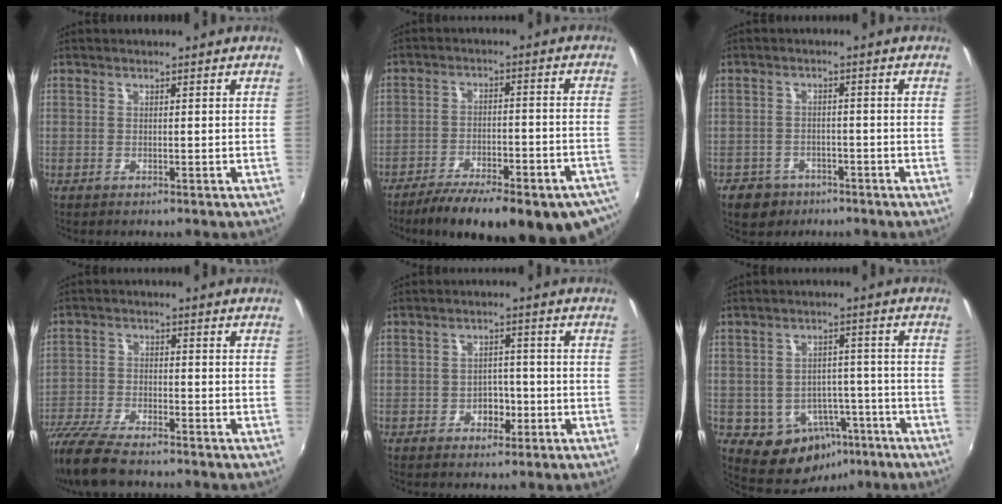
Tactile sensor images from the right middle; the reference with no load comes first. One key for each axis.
{"total": 23.8, "fx": -17.8, "fy": 7.0, "fz": 14.2, "tx": -0.233, "ty": -0.042, "tz": -0.236}
{"total": 5.7, "fx": -3.6, "fy": 4.1, "fz": 1.5, "tx": -0.052, "ty": 0.000, "tz": -0.053}
{"total": 12.6, "fx": -10.5, "fy": 2.8, "fz": 6.3, "tx": -0.155, "ty": -0.035, "tz": -0.201}
{"total": 3.4, "fx": -1.4, "fy": 2.7, "fz": 1.6, "tx": -0.027, "ty": 0.006, "tz": -0.018}
{"total": 10.1, "fx": -4.9, "fy": 7.9, "fz": 3.9, "tx": -0.073, "ty": 0.023, "tz": -0.040}